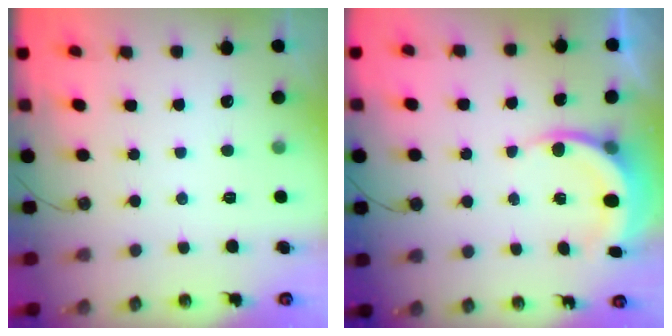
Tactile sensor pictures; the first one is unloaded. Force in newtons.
{"total": 5.7, "press": 5.6, "slide": 1.2}